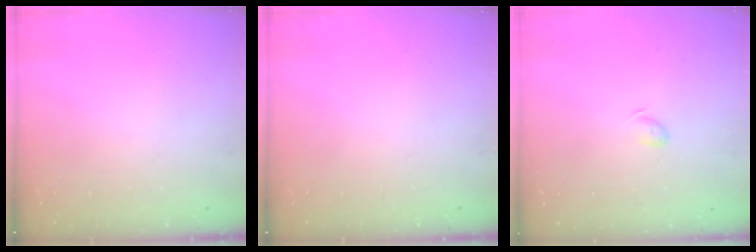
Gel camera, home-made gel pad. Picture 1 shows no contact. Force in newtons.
{"total": 0.0}
{"total": 3.9, "press": 3.8, "slide": 0.5}